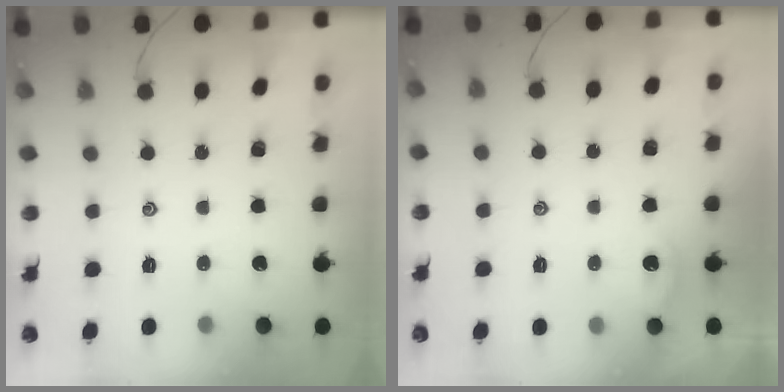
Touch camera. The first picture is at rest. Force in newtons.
{"total": 0.8, "press": 0.8, "slide": 0.2}